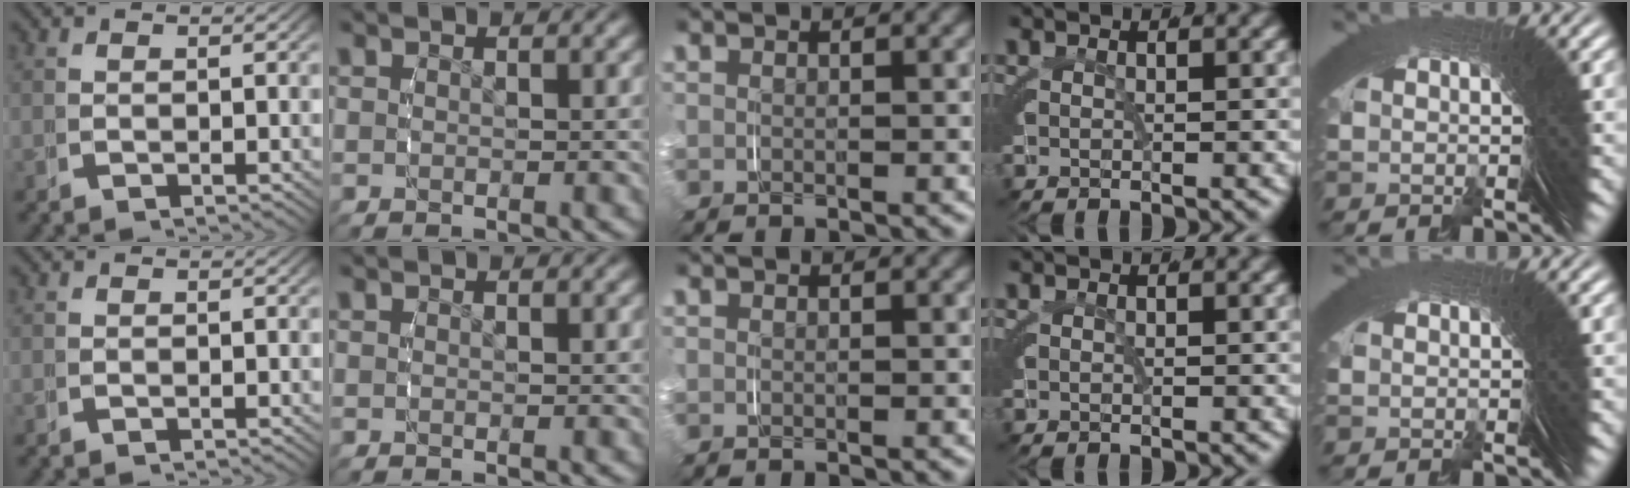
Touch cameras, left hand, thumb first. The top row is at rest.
{}